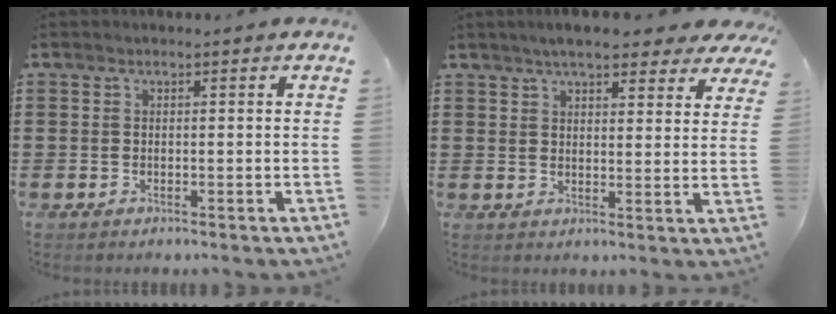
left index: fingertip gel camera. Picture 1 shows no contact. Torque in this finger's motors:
{"motor_torque": [1.63, 0.51, 1.06, 0.19]}